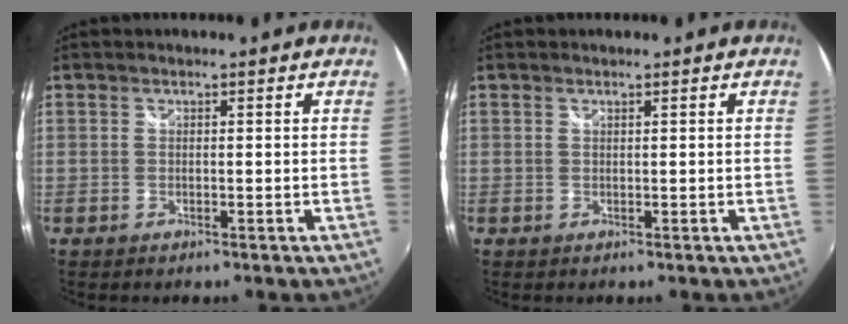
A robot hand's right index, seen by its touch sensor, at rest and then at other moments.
{"total": 0.0}